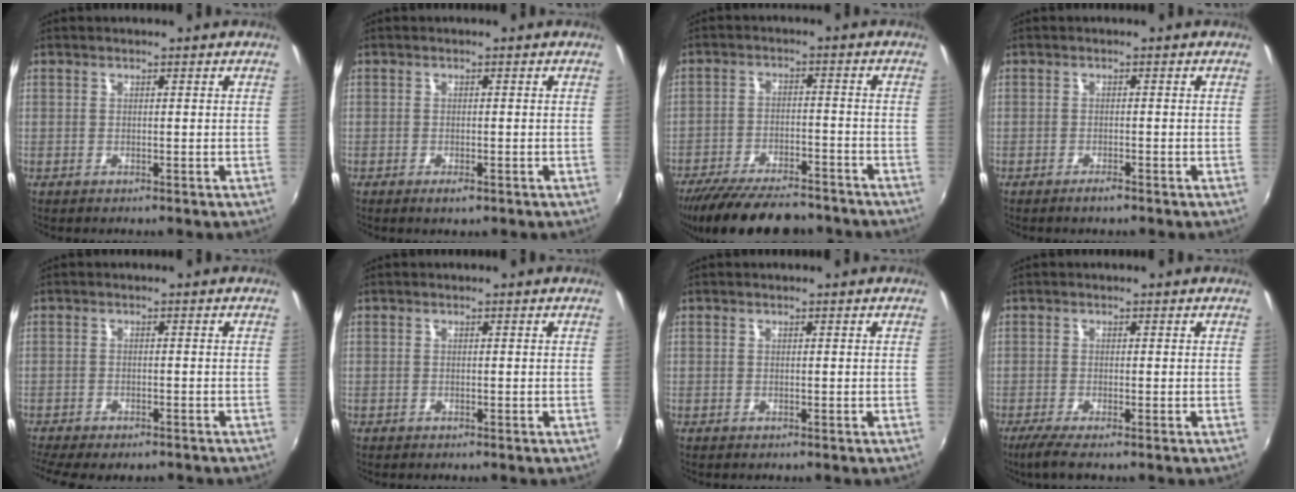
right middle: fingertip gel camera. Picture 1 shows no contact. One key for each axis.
{"total": 1.7, "fx": -1.0, "fy": 0.6, "fz": 1.2, "tx": -0.023, "ty": -0.004, "tz": -0.016}
{"total": 17.5, "fx": -14.7, "fy": 5.1, "fz": 8.1, "tx": -0.166, "ty": -0.021, "tz": -0.220}
{"total": 1.5, "fx": -1.3, "fy": 0.2, "fz": 0.8, "tx": -0.020, "ty": -0.001, "tz": -0.024}
{"total": 8.0, "fx": -6.6, "fy": 2.1, "fz": 4.0, "tx": -0.097, "ty": -0.034, "tz": -0.106}
{"total": 0.0}
{"total": 0.0}
{"total": 2.8, "fx": -1.9, "fy": -0.4, "fz": 2.1, "tx": -0.051, "ty": -0.011, "tz": -0.039}